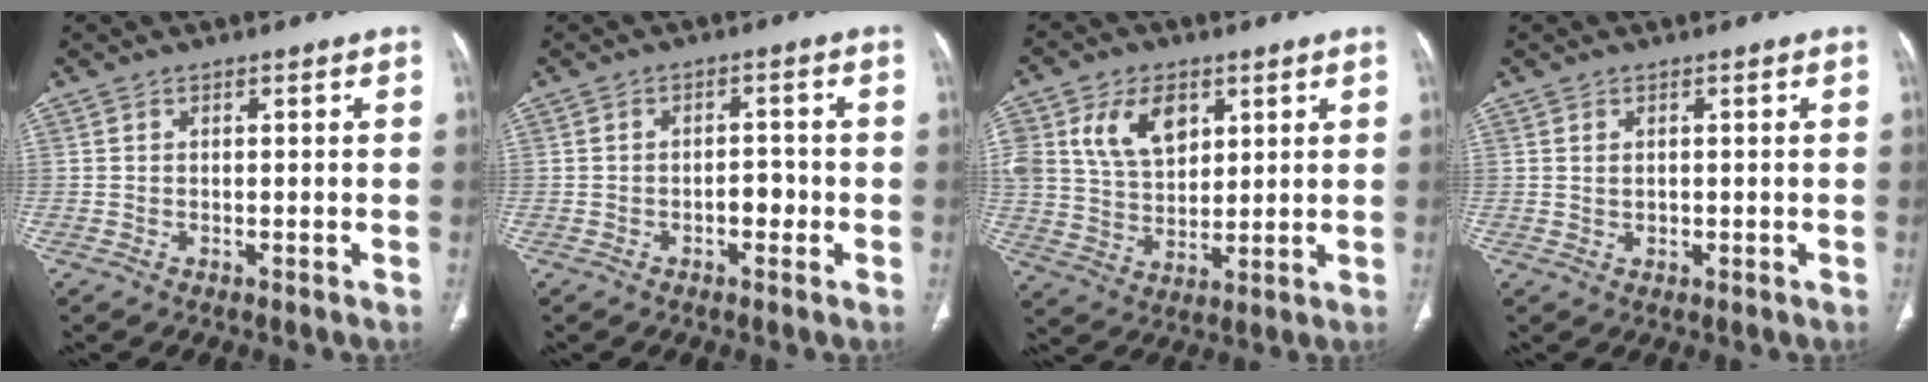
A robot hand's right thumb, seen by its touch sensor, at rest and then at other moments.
{"total": 3.0, "force": [-1.1, 1.8, 2.1], "torque": [-0.017, 0.013, -0.019]}
{"total": 12.8, "force": [5.2, 8.6, 7.9], "torque": [-0.121, -0.014, 0.109]}
{"total": 1.0, "force": [0.3, 0.8, 0.6], "torque": [-0.011, -0.002, 0.010]}